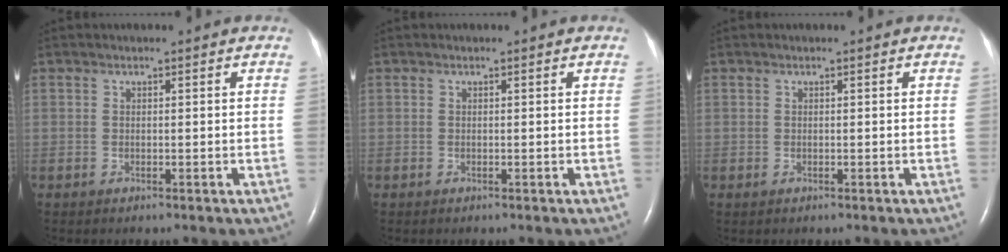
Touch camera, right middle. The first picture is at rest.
{"total": 0.0}
{"total": 0.0}